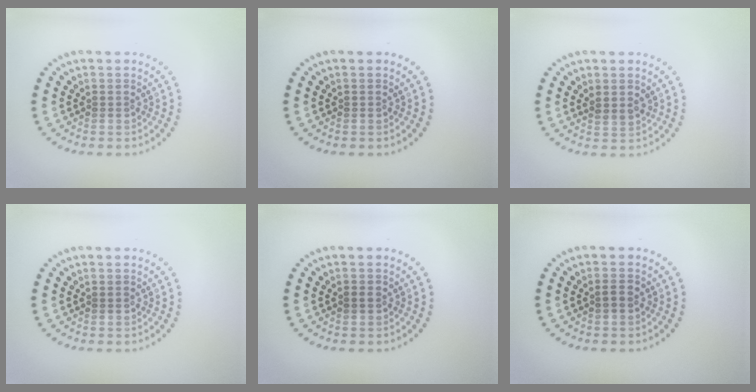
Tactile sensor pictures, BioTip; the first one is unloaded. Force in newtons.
{"total": 0.0}
{"total": 1.5, "press": 1.2, "slide": 0.8}
{"total": 0.5, "press": 0.5, "slide": 0.1}
{"total": 0.8, "press": 0.8, "slide": 0.3}
{"total": 1.2, "press": 1.2, "slide": 0.2}